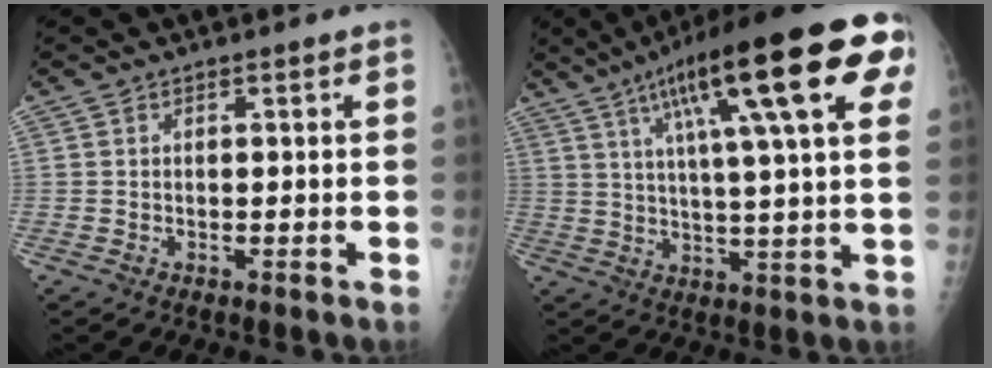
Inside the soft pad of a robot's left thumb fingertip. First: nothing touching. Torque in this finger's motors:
{"motor_torque": [0.94, 0.66, 1.90, -0.86, 0.23]}